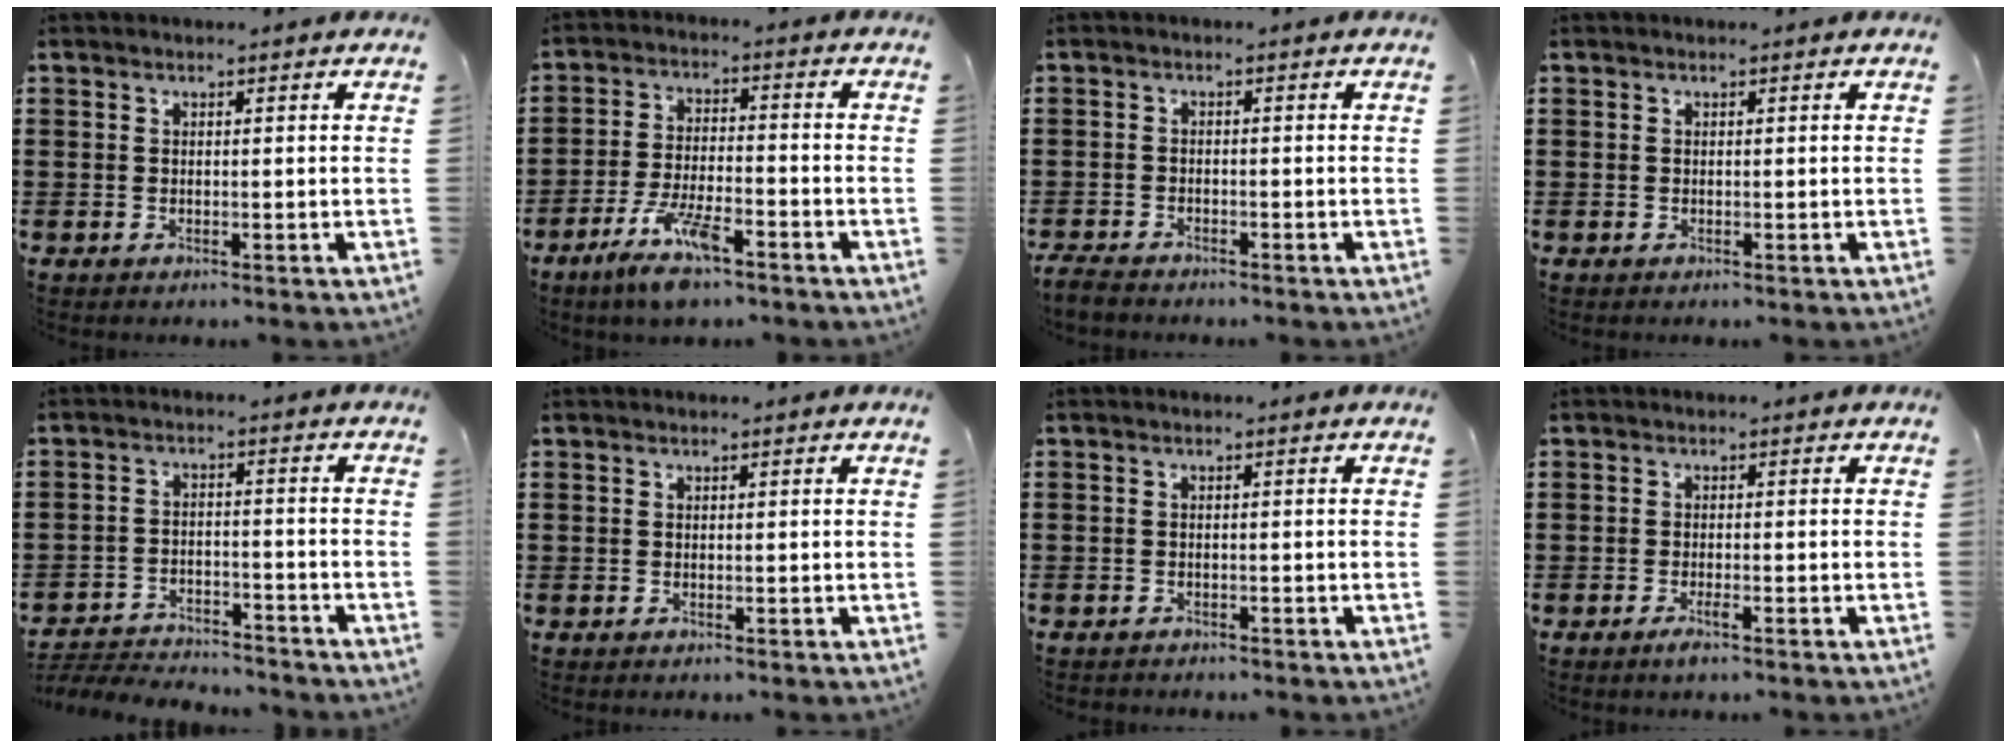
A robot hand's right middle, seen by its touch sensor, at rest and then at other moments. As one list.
[{"total": 8.7, "force": [-5.5, 2.1, 6.4], "torque": [-0.139, -0.010, -0.103]}, {"total": 2.1, "force": [-2.0, 0.4, 0.5], "torque": [-0.027, -0.005, -0.046]}, {"total": 0.0}, {"total": 4.1, "force": [-4.1, 0.5, 0.4], "torque": [-0.019, 0.002, -0.089]}, {"total": 0.0}, {"total": 0.7, "force": [-0.7, 0.0, 0.0], "torque": [-0.002, -0.001, -0.016]}, {"total": 1.8, "force": [-1.1, 0.1, 1.4], "torque": [-0.033, -0.008, -0.020]}]